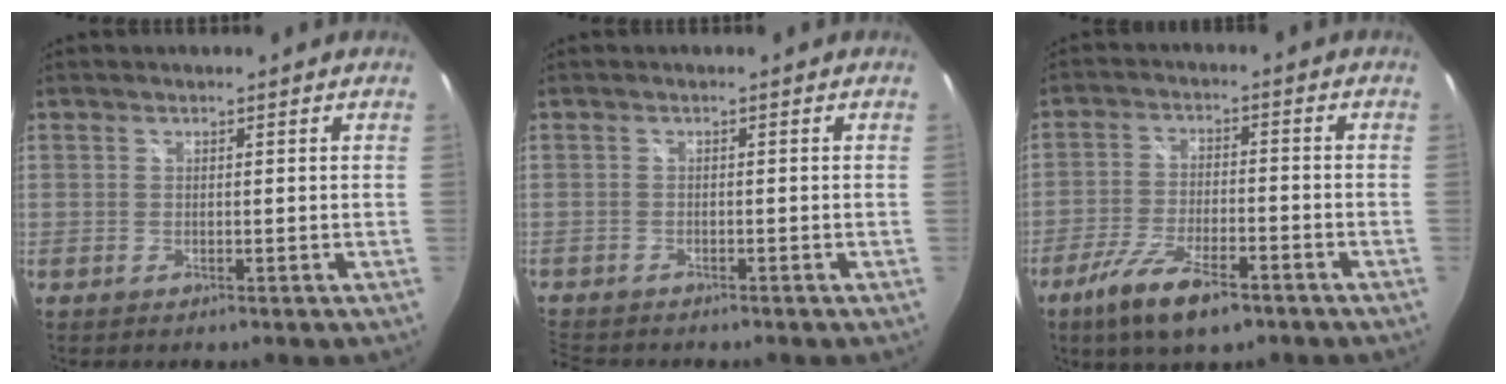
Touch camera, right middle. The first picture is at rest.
{"total": 4.1, "force": [-3.7, 1.2, 1.0], "torque": [-0.039, -0.018, -0.070]}
{"total": 10.7, "force": [-7.0, 3.2, 7.5], "torque": [-0.167, -0.022, -0.126]}